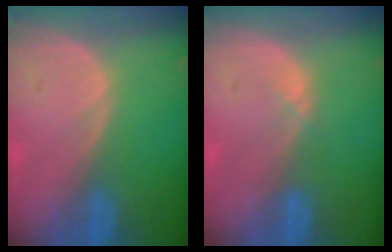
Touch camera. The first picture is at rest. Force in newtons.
{"total": 0.9, "press": 0.9, "slide": 0.3}